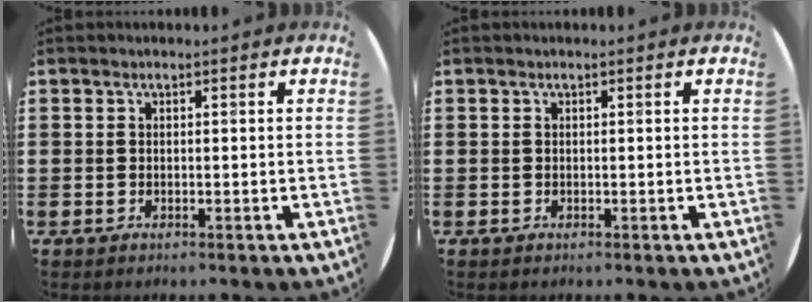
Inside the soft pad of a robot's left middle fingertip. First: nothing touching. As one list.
[{"total": 0.0}]